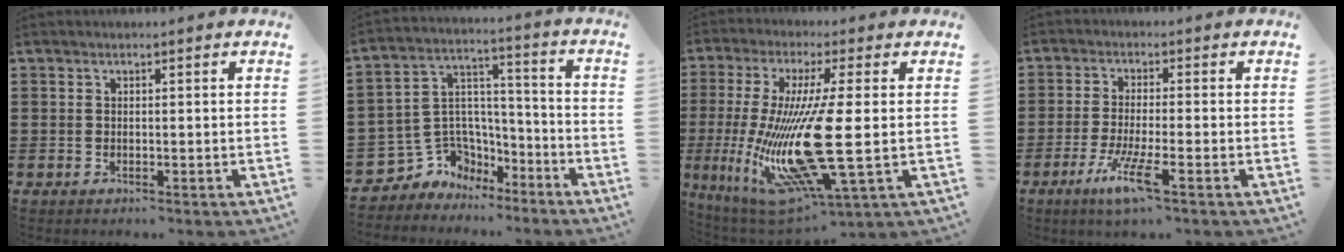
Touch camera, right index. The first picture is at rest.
{"total": 6.4, "force": [-3.1, 5.5, 0.8], "torque": [-0.054, -0.003, -0.060]}
{"total": 16.9, "force": [-0.8, 3.1, 16.6], "torque": [-0.340, -0.030, -0.017]}
{"total": 6.5, "force": [-3.4, 0.4, 5.5], "torque": [-0.123, -0.018, -0.066]}